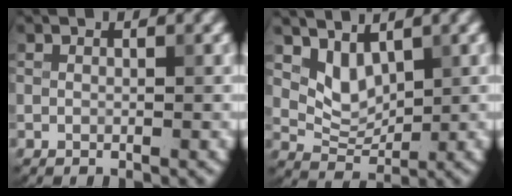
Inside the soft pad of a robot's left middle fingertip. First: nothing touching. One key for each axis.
{"total": 3.1, "fx": 1.8, "fy": 1.8, "fz": 1.7, "tx": -0.039, "ty": -0.012, "tz": 0.041}